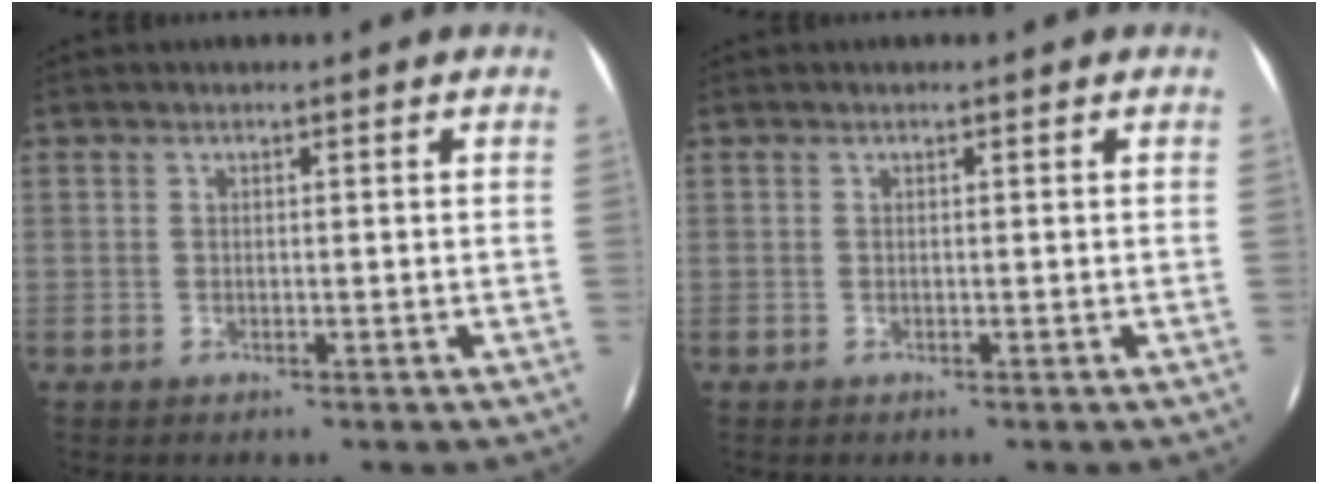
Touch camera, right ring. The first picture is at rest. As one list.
[{"total": 0.0}]